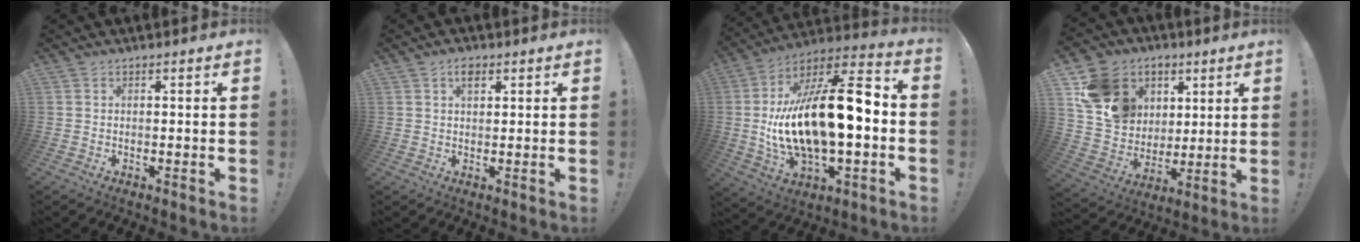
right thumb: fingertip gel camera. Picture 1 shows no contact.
{"total": 3.2, "force": [1.6, 1.8, 2.2], "torque": [-0.026, -0.002, 0.024]}
{"total": 23.9, "force": [-0.2, 10.3, 21.6], "torque": [-0.381, -0.010, 0.000]}
{"total": 17.0, "force": [6.7, 14.3, 6.3], "torque": [-0.109, -0.012, 0.154]}